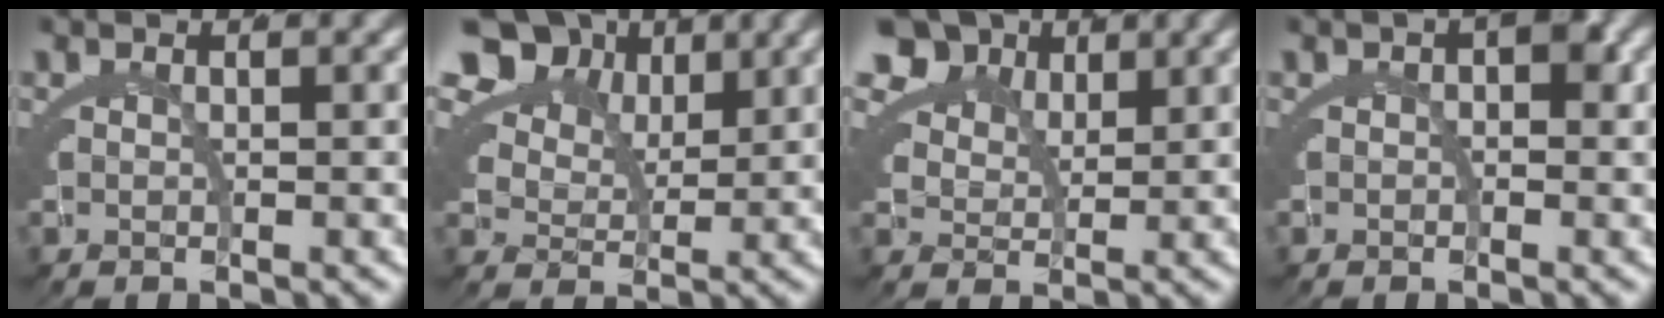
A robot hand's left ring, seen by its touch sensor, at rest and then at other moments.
{"total": 10.5, "force": [5.5, 6.8, 5.8], "torque": [-0.106, 0.015, 0.080]}
{"total": 8.2, "force": [4.8, 5.2, 4.1], "torque": [-0.081, 0.005, 0.078]}
{"total": 1.1, "force": [0.2, 0.1, 1.0], "torque": [-0.004, 0.004, 0.000]}